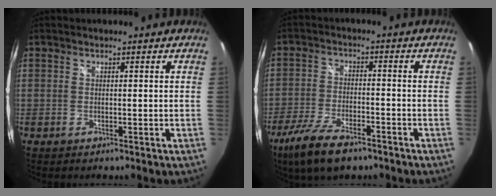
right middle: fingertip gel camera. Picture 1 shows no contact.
{"total": 11.5, "force": [-8.1, 4.0, 7.1], "torque": [-0.168, -0.029, -0.150]}